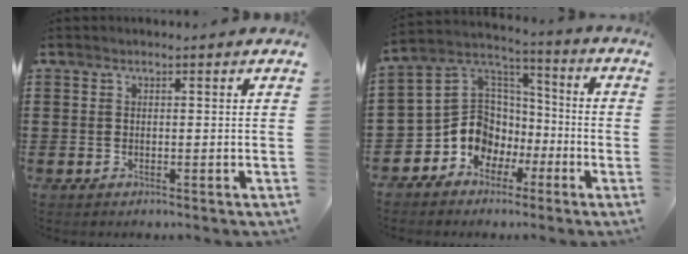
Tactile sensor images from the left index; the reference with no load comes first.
{"total": 9.5, "force": [-3.4, 8.4, 2.5], "torque": [-0.096, -0.005, -0.064]}